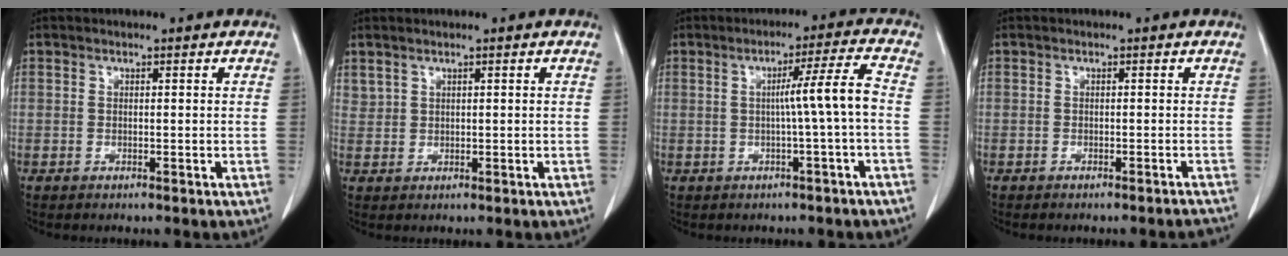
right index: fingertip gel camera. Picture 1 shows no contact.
{"total": 1.4, "force": [1.2, 0.7, 0.2], "torque": [-0.003, 0.007, 0.030]}
{"total": 5.8, "force": [-0.7, -1.5, 5.6], "torque": [-0.086, 0.009, -0.008]}
{"total": 2.9, "force": [-2.9, 0.1, 0.5], "torque": [-0.001, -0.007, -0.035]}